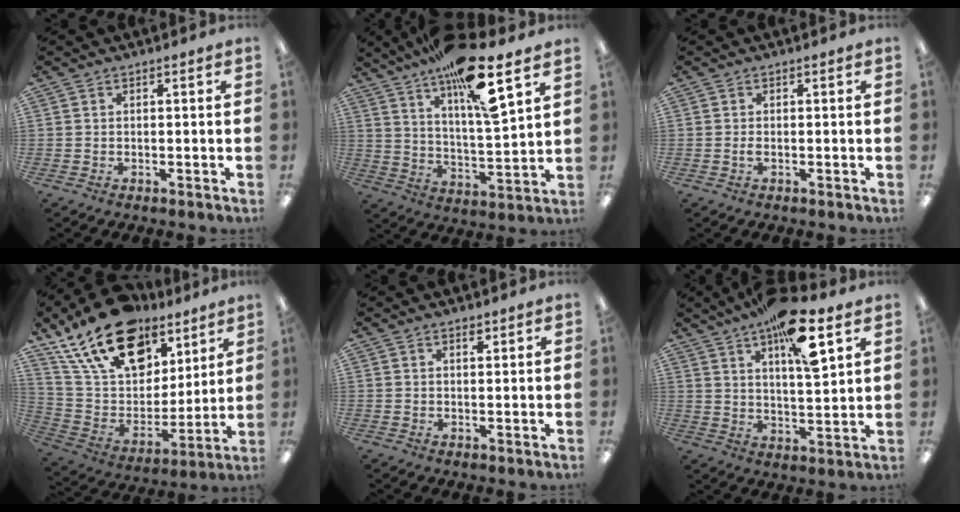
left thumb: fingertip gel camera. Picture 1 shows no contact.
{"total": 17.5, "force": [12.1, 3.1, 12.2], "torque": [-0.208, -0.065, 0.192]}
{"total": 1.0, "force": [-0.2, 0.3, 0.9], "torque": [-0.024, -0.003, -0.006]}
{"total": 21.9, "force": [14.6, 12.0, 11.1], "torque": [-0.205, -0.077, 0.269]}
{"total": 1.2, "force": [1.0, 0.4, 0.6], "torque": [-0.005, -0.004, 0.017]}
{"total": 14.6, "force": [8.8, 4.2, 10.8], "torque": [-0.170, -0.040, 0.143]}